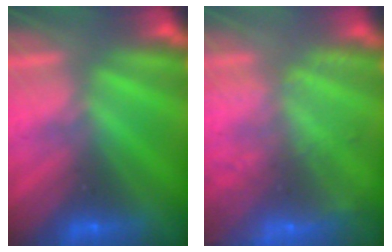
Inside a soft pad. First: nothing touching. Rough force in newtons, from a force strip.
{"total": 5.6}